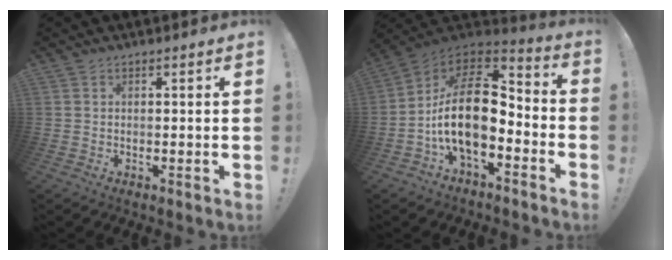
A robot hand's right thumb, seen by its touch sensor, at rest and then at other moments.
{"total": 19.9, "force": [-2.0, 11.1, 16.4], "torque": [-0.300, 0.015, -0.025]}